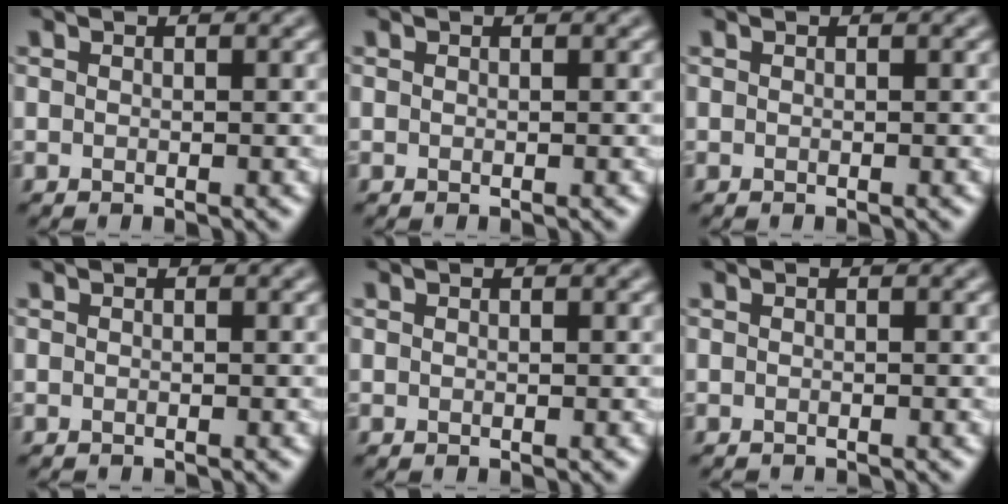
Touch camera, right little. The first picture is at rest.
{"total": 0.0}
{"total": 0.0}
{"total": 0.7, "force": [-0.7, 0.1, 0.1], "torque": [0.004, -0.004, -0.012]}
{"total": 0.0}
{"total": 1.0, "force": [-1.0, 0.1, 0.1], "torque": [0.005, -0.006, -0.017]}